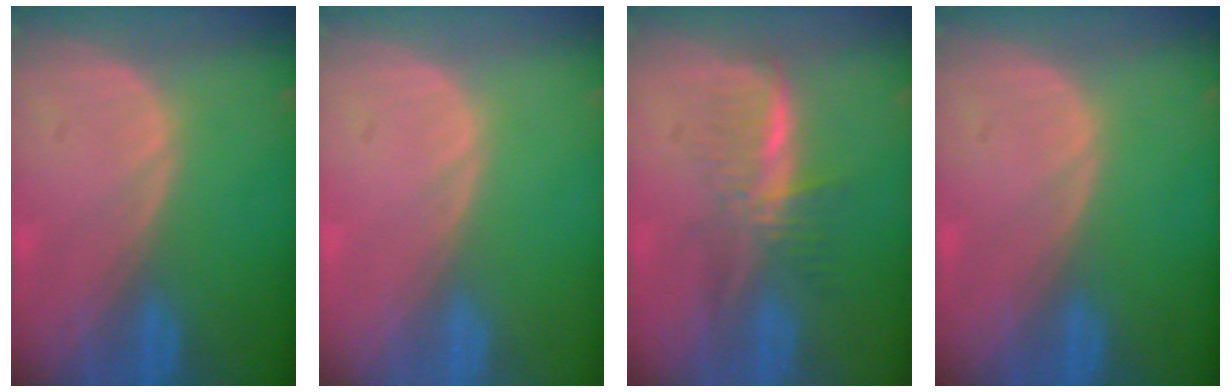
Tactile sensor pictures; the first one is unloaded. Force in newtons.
{"total": 0.0}
{"total": 5.8, "press": 5.3, "slide": 2.3}
{"total": 0.0}